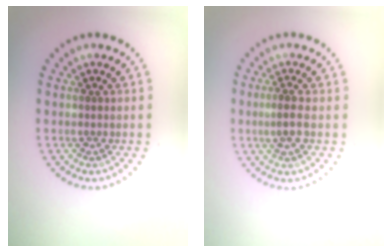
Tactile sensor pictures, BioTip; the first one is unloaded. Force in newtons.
{"total": 1.9, "press": 1.8, "slide": 0.6}